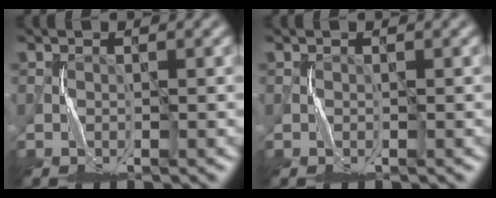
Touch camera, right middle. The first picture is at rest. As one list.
[{"total": 0.0}]